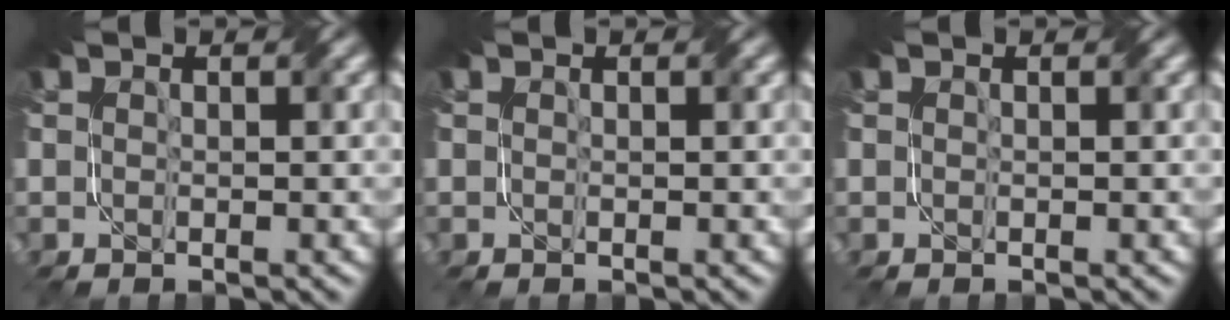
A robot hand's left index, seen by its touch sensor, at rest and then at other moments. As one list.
[{"total": 0.0}, {"total": 0.0}]